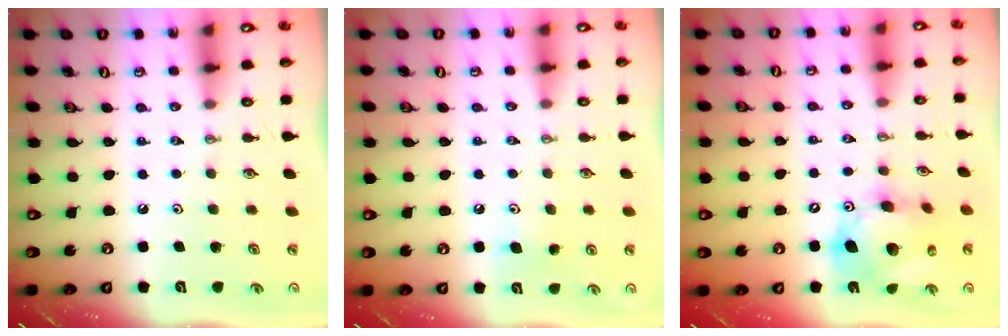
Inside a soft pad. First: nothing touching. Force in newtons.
{"total": 6.8, "press": 6.6, "slide": 1.5}
{"total": 17.8, "press": 17.5, "slide": 2.9}